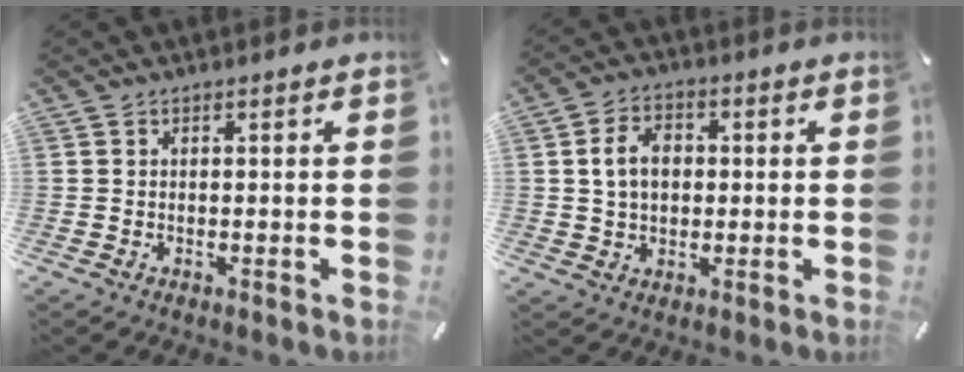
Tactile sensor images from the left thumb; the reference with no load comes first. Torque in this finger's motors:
{"motor_torque": [0.24, 0.12, 0.24, 0.25, 0.04]}